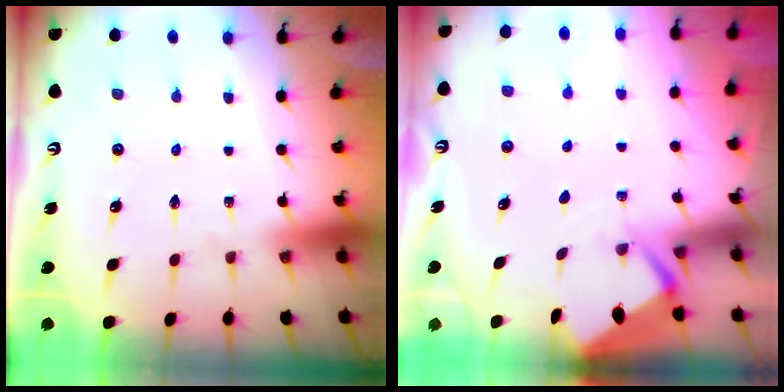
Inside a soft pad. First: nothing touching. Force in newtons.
{"total": 2.9, "press": 2.9, "slide": 0.4}